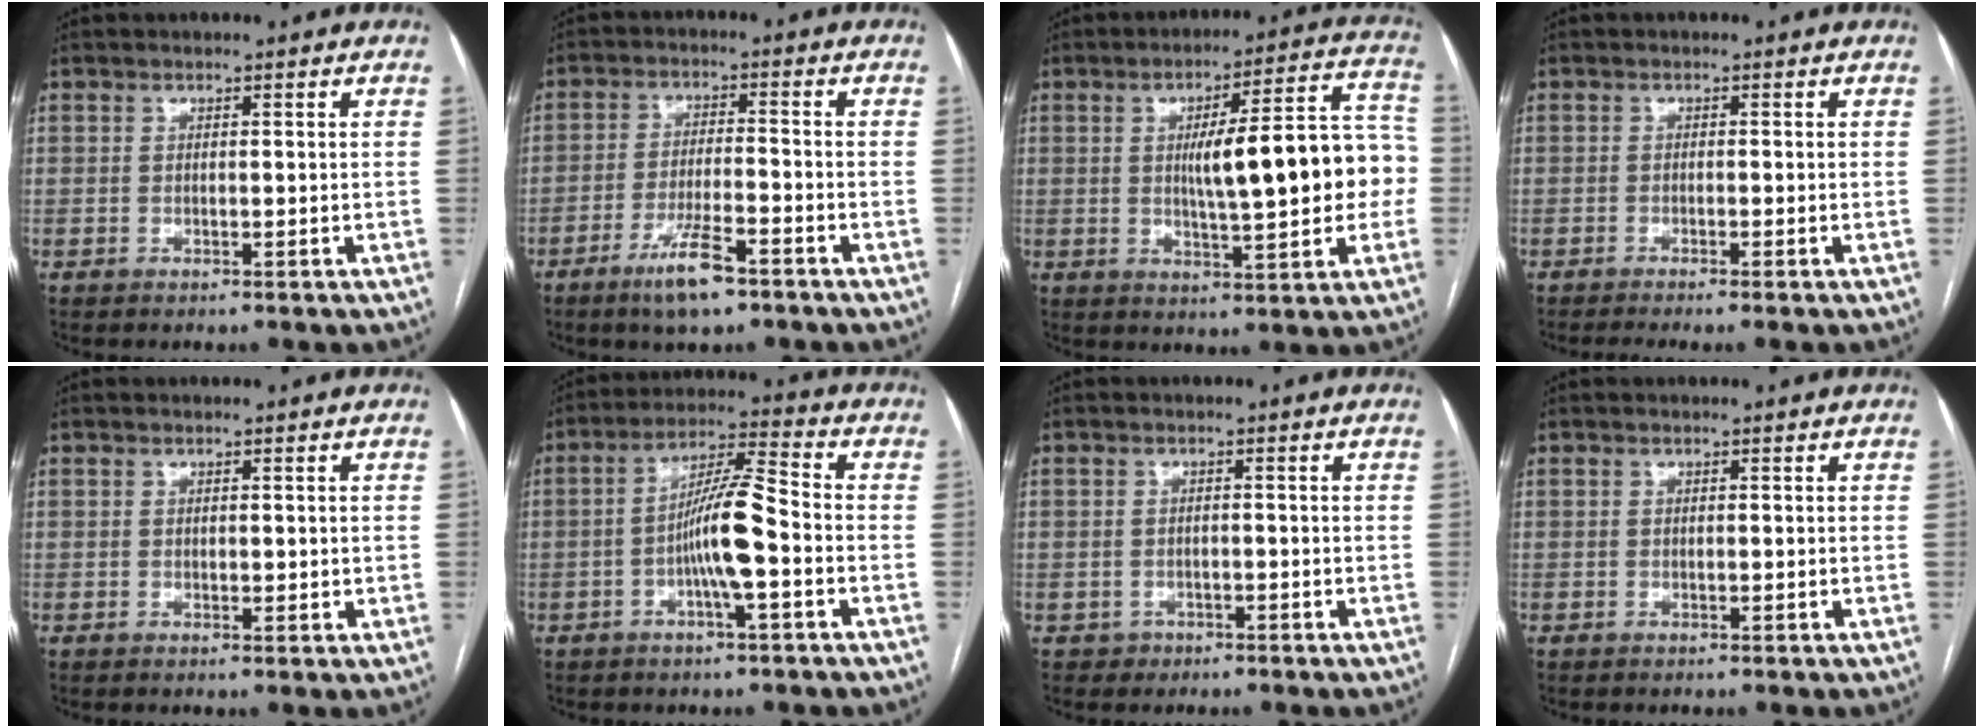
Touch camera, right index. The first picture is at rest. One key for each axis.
{"total": 7.6, "fx": -4.9, "fy": 1.2, "fz": 5.6, "tx": -0.108, "ty": -0.010, "tz": -0.085}
{"total": 15.8, "fx": -0.3, "fy": 3.4, "fz": 15.5, "tx": -0.208, "ty": 0.036, "tz": 0.002}
{"total": 3.2, "fx": -2.5, "fy": -0.5, "fz": 1.9, "tx": -0.025, "ty": -0.004, "tz": -0.040}
{"total": 1.4, "fx": 0.4, "fy": 0.9, "fz": 1.1, "tx": -0.014, "ty": -0.005, "tz": 0.007}
{"total": 9.2, "fx": -2.3, "fy": 0.9, "fz": 8.8, "tx": -0.168, "ty": 0.015, "tz": -0.044}
{"total": 2.0, "fx": -1.1, "fy": 1.7, "fz": -0.1, "tx": 0.007, "ty": 0.010, "tz": -0.017}
{"total": 0.0}